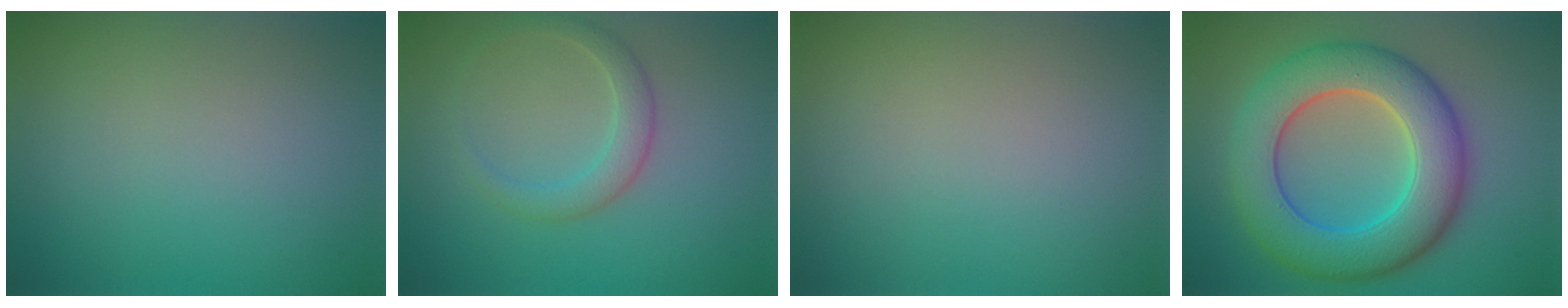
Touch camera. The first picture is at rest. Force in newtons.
{"total": 2.4, "press": 2.4, "slide": 0.2}
{"total": 0.0}
{"total": 9.9, "press": 9.9, "slide": 0.5}